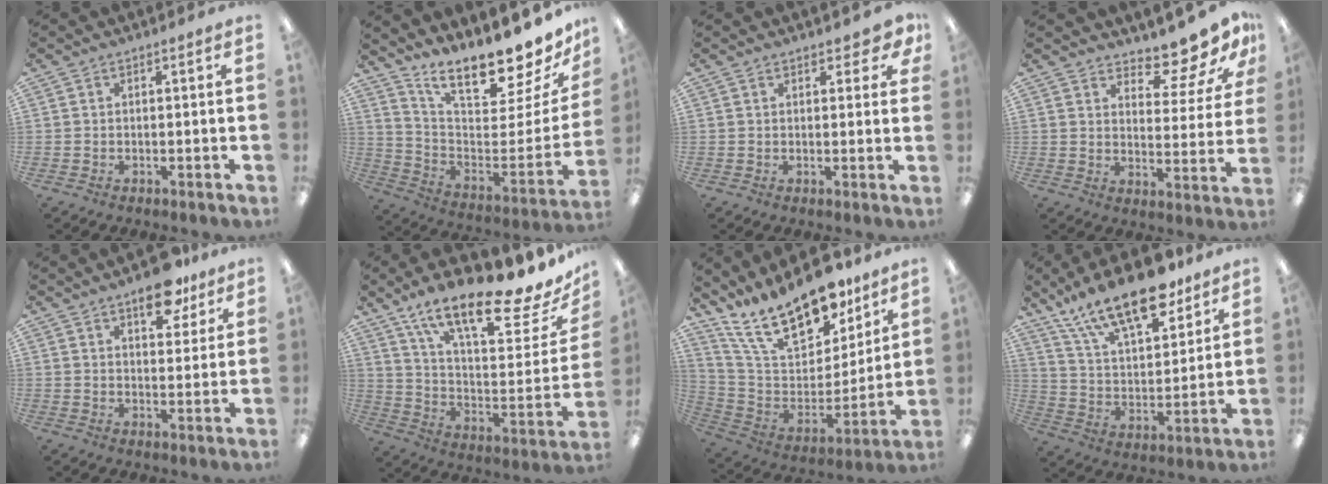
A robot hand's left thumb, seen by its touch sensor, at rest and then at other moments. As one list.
[{"total": 16.0, "force": [13.9, 3.3, 7.2], "torque": [-0.096, -0.131, 0.229]}, {"total": 3.0, "force": [2.1, 1.6, 1.3], "torque": [-0.013, -0.002, 0.036]}, {"total": 10.7, "force": [9.6, 3.0, 3.7], "torque": [-0.052, -0.079, 0.171]}, {"total": 10.3, "force": [7.0, 4.5, 6.0], "torque": [-0.061, -0.037, 0.115]}, {"total": 21.4, "force": [16.1, 4.9, 13.2], "torque": [-0.196, -0.119, 0.260]}, {"total": 22.2, "force": [17.0, 8.9, 11.2], "torque": [-0.207, -0.114, 0.303]}, {"total": 20.1, "force": [14.7, 7.5, 11.5], "torque": [-0.207, -0.081, 0.256]}]